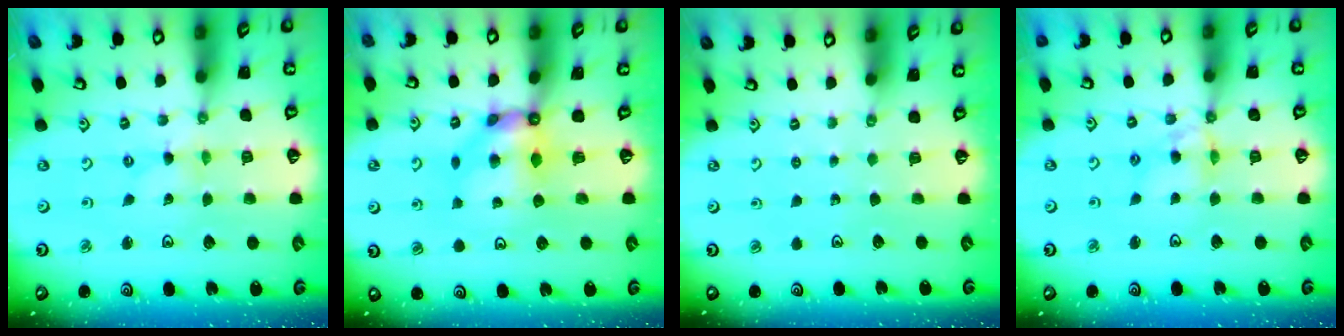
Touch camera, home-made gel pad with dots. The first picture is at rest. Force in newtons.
{"total": 8.0, "press": 7.9, "slide": 0.5}
{"total": 0.0}
{"total": 6.5, "press": 6.5, "slide": 0.7}